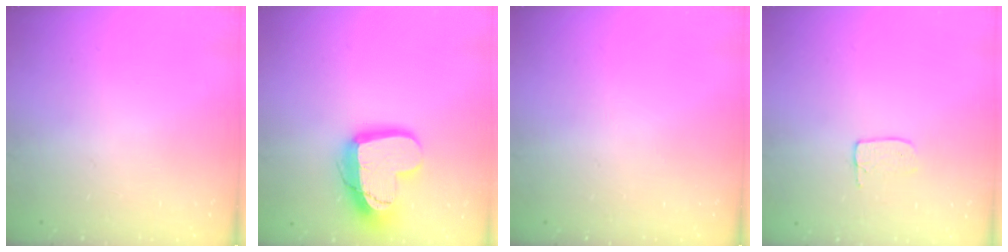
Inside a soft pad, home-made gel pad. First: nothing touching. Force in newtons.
{"total": 16.2, "press": 16.1, "slide": 1.3}
{"total": 0.0}
{"total": 3.5, "press": 3.5, "slide": 0.2}